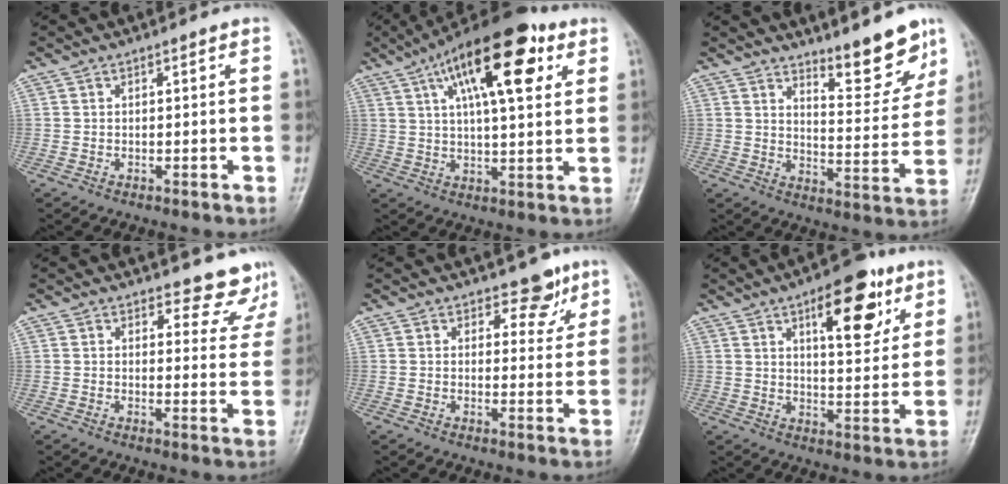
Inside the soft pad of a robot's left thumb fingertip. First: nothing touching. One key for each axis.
{"total": 19.0, "fx": 8.2, "fy": 7.0, "fz": 15.6, "tx": -0.229, "ty": -0.002, "tz": 0.126}
{"total": 10.3, "fx": 8.1, "fy": 2.6, "fz": 5.9, "tx": -0.054, "ty": -0.071, "tz": 0.126}
{"total": 7.8, "fx": 7.3, "fy": 2.7, "fz": 0.1, "tx": 0.039, "ty": -0.057, "tz": 0.064}
{"total": 4.8, "fx": 3.4, "fy": 2.9, "fz": 1.7, "tx": 0.013, "ty": -0.020, "tz": 0.043}
{"total": 13.5, "fx": 6.7, "fy": 5.6, "fz": 10.3, "tx": -0.111, "ty": -0.028, "tz": 0.094}